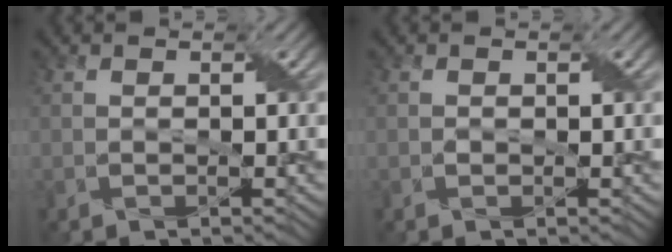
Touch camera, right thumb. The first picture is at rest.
{"total": 0.6, "force": [-0.1, 0.4, 0.5], "torque": [-0.010, -0.001, 0.000]}